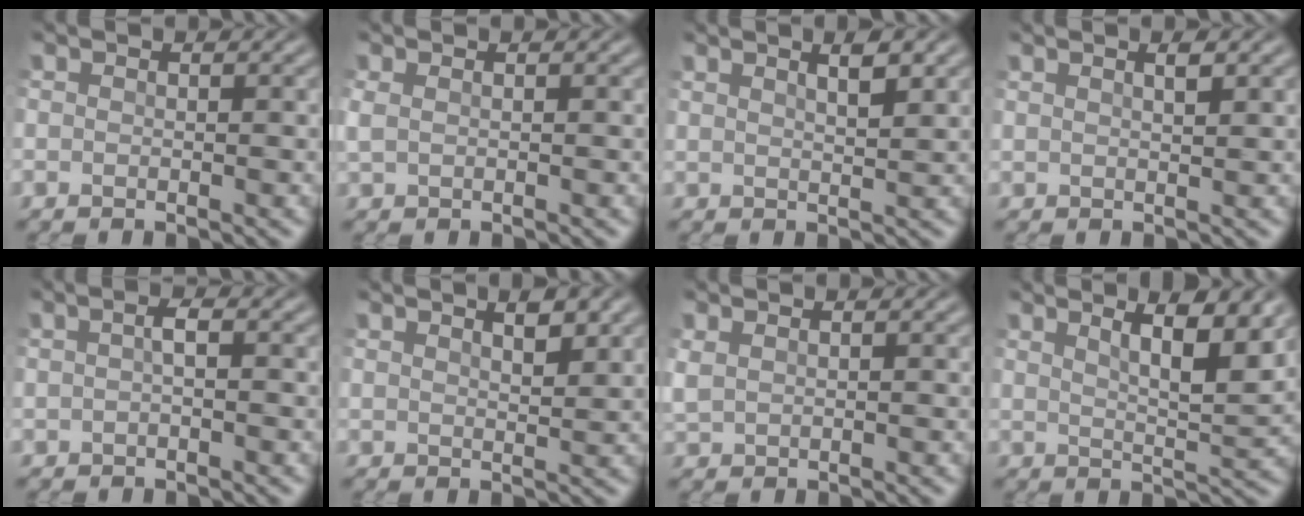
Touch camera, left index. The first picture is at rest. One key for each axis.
{"total": 1.1, "fx": 0.5, "fy": 0.5, "fz": 0.8, "tx": -0.026, "ty": 0.000, "tz": 0.010}
{"total": 2.4, "fx": 1.5, "fy": 0.6, "fz": 1.7, "tx": -0.017, "ty": 0.006, "tz": 0.016}
{"total": 1.2, "fx": 0.8, "fy": 0.3, "fz": 0.9, "tx": -0.017, "ty": 0.002, "tz": 0.012}
{"total": 1.1, "fx": -0.1, "fy": 0.3, "fz": 1.1, "tx": -0.025, "ty": 0.004, "tz": -0.004}
{"total": 2.2, "fx": 1.6, "fy": 0.5, "fz": 1.4, "tx": -0.019, "ty": 0.000, "tz": 0.024}
{"total": 1.3, "fx": 0.7, "fy": 0.7, "fz": 0.8, "tx": -0.029, "ty": 0.001, "tz": 0.019}
{"total": 6.1, "fx": 3.6, "fy": 1.5, "fz": 4.7, "tx": -0.062, "ty": 0.005, "tz": 0.049}